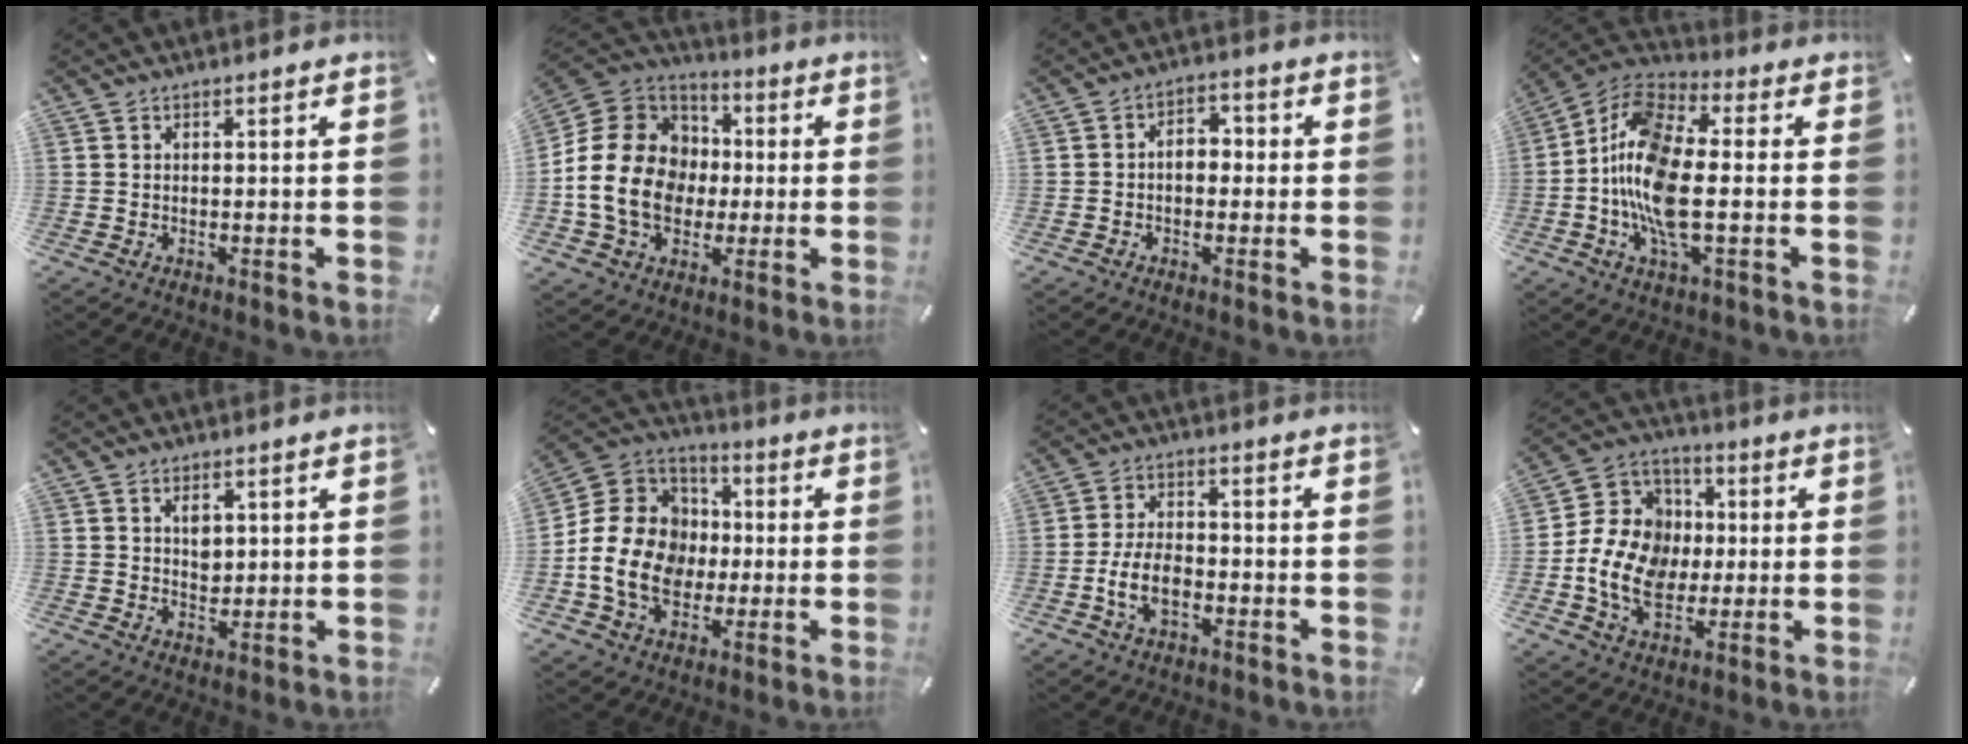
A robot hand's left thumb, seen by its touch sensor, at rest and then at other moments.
{"total": 18.8, "force": [-3.0, 15.9, 9.6], "torque": [-0.202, 0.030, -0.053]}
{"total": 4.9, "force": [-0.8, 3.4, 3.5], "torque": [-0.050, 0.010, -0.020]}
{"total": 15.5, "force": [-2.5, 6.9, 13.7], "torque": [-0.301, -0.004, -0.052]}
{"total": 3.4, "force": [1.2, 2.7, 1.8], "torque": [-0.018, -0.005, 0.016]}
{"total": 17.3, "force": [-3.3, 14.8, 8.3], "torque": [-0.180, 0.026, -0.056]}
{"total": 8.7, "force": [-2.9, 5.2, 6.4], "torque": [-0.143, 0.007, -0.055]}
{"total": 14.9, "force": [-2.0, 12.6, 7.6], "torque": [-0.178, 0.016, -0.029]}